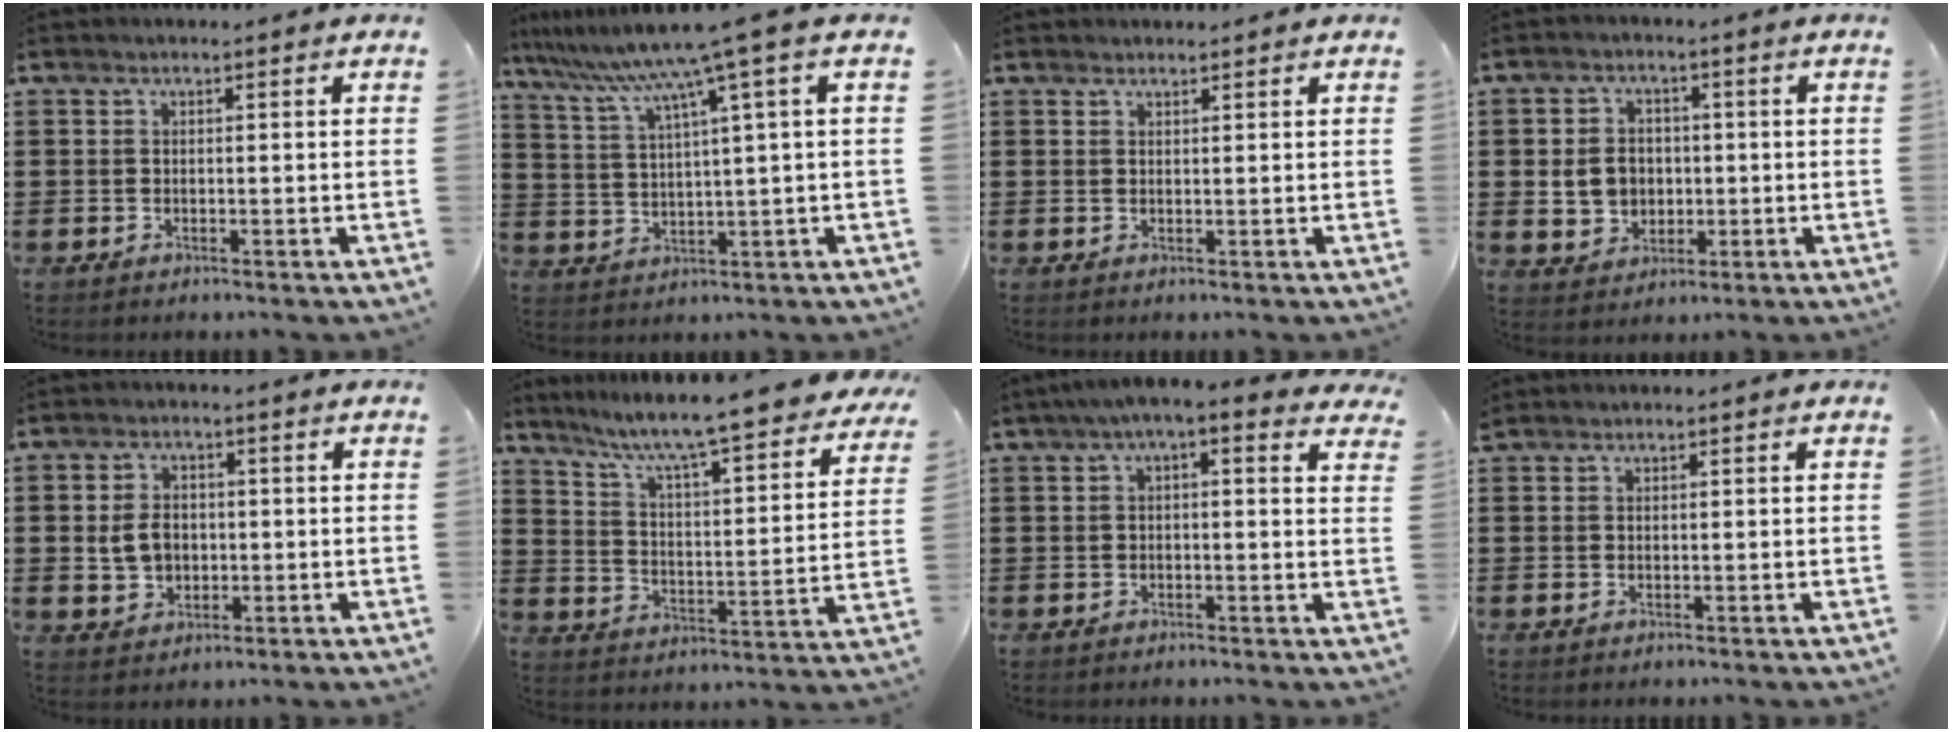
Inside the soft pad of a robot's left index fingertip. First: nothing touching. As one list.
[{"total": 8.6, "force": [5.7, -1.3, 6.4], "torque": [-0.143, -0.038, 0.089]}, {"total": 1.0, "force": [1.0, 0.2, 0.1], "torque": [-0.003, 0.000, 0.019]}, {"total": 5.4, "force": [0.1, 4.8, 2.5], "torque": [-0.055, 0.011, -0.001]}, {"total": 4.5, "force": [0.0, 3.4, 2.9], "torque": [-0.063, 0.003, -0.007]}, {"total": 7.5, "force": [6.6, -0.6, 3.5], "torque": [-0.096, -0.057, 0.104]}, {"total": 3.5, "force": [1.8, 0.7, 2.9], "torque": [-0.060, 0.001, 0.029]}, {"total": 0.6, "force": [0.6, 0.3, 0.0], "torque": [-0.003, 0.002, 0.012]}]